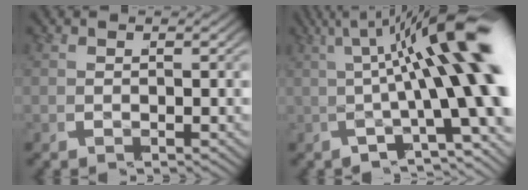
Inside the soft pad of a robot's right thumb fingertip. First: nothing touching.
{"total": 8.5, "force": [0.6, 3.1, 7.9], "torque": [-0.105, 0.004, -0.002]}